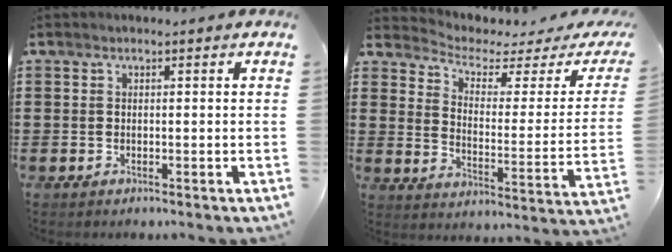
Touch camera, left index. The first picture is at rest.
{"total": 2.5, "force": [1.8, 1.0, 1.4], "torque": [-0.047, -0.019, 0.020]}